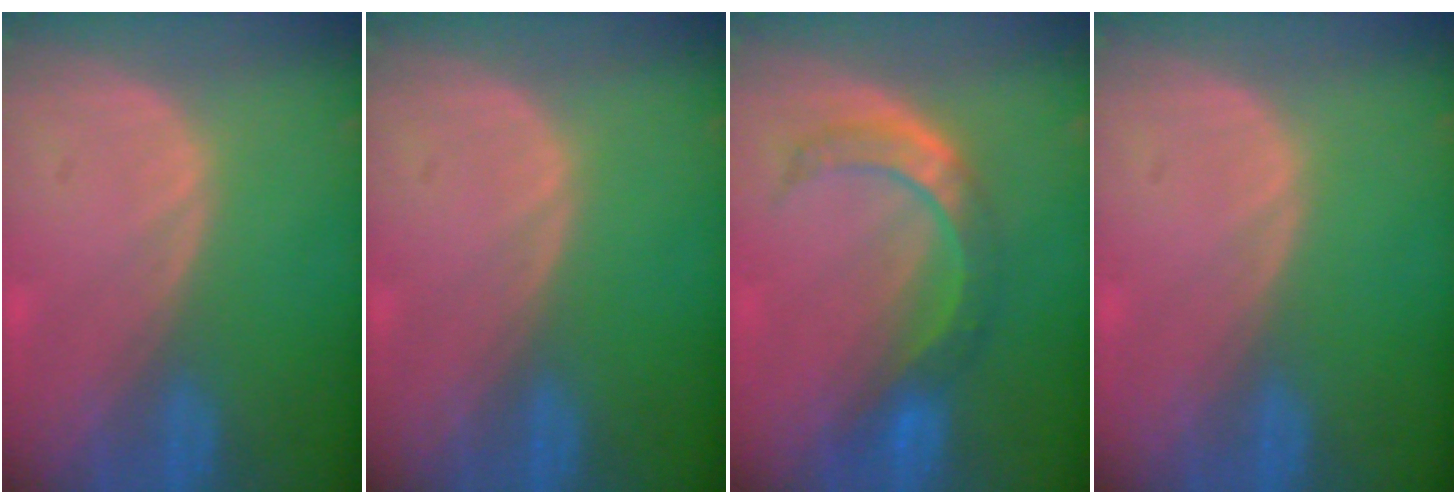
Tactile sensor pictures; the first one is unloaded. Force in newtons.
{"total": 0.0}
{"total": 6.1, "press": 6.0, "slide": 1.1}
{"total": 0.0}